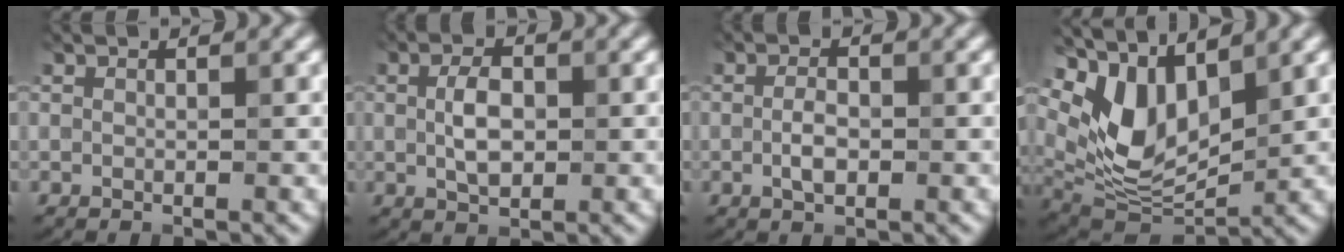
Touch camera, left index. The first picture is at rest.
{"total": 3.2, "force": [0.1, 1.9, 2.6], "torque": [-0.052, 0.001, 0.001]}
{"total": 2.1, "force": [-0.4, 1.1, 1.8], "torque": [-0.034, 0.002, -0.011]}
{"total": 6.9, "force": [3.4, 3.7, 4.7], "torque": [-0.104, -0.017, 0.063]}